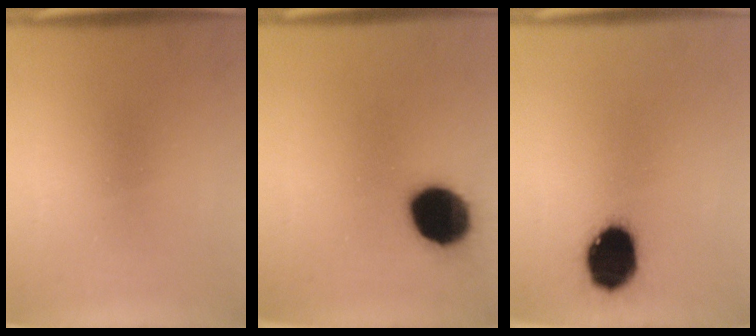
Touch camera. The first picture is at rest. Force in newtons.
{"total": 16.6}
{"total": 14.5}